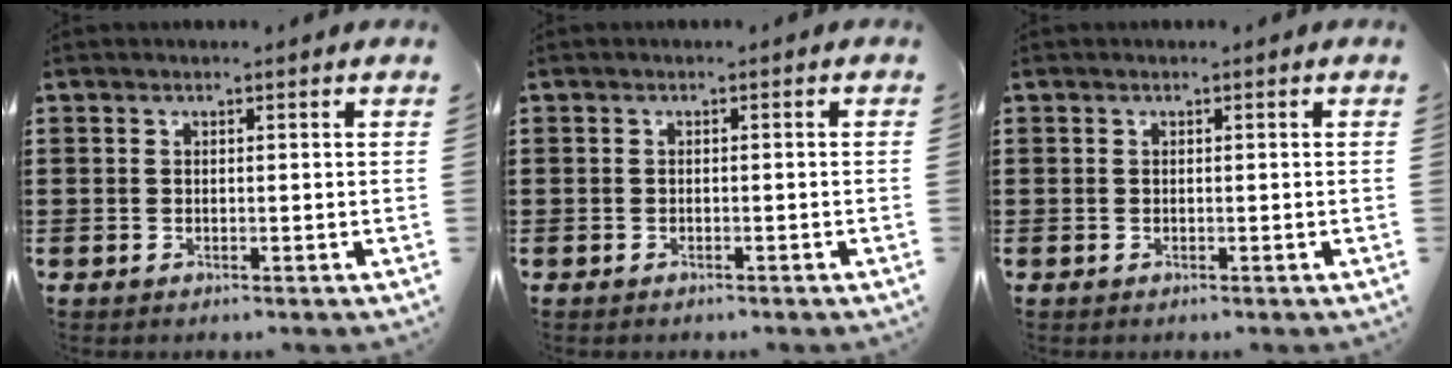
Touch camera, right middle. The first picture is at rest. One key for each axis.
{"total": 0.5, "fx": -0.5, "fy": 0.0, "fz": 0.1, "tx": -0.004, "ty": -0.003, "tz": -0.009}
{"total": 0.0}